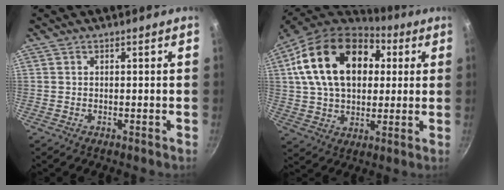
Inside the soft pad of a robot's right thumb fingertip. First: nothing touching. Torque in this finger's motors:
{"motor_torque": [0.32, 3.97, 0.91, -0.06, 0.37]}